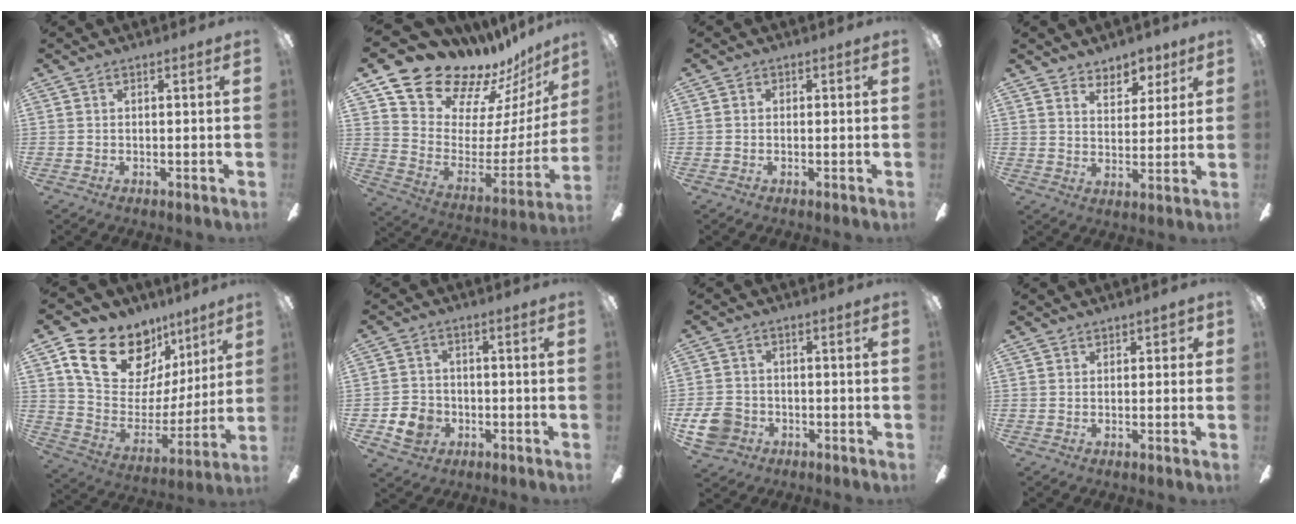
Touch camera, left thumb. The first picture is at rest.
{"total": 17.5, "force": [15.9, 6.8, 2.7], "torque": [-0.065, -0.146, 0.295]}
{"total": 0.9, "force": [-0.3, 0.8, 0.4], "torque": [-0.006, 0.005, -0.006]}
{"total": 6.0, "force": [4.7, 3.6, 0.5], "torque": [0.006, -0.034, 0.081]}
{"total": 21.6, "force": [12.8, 14.0, 10.3], "torque": [-0.170, -0.067, 0.240]}
{"total": 6.3, "force": [-2.3, 5.4, 2.1], "torque": [-0.048, 0.015, -0.042]}
{"total": 7.7, "force": [-2.9, 6.3, 3.4], "torque": [-0.078, 0.023, -0.053]}
{"total": 1.5, "force": [1.1, 1.0, 0.3], "torque": [0.002, 0.000, 0.019]}